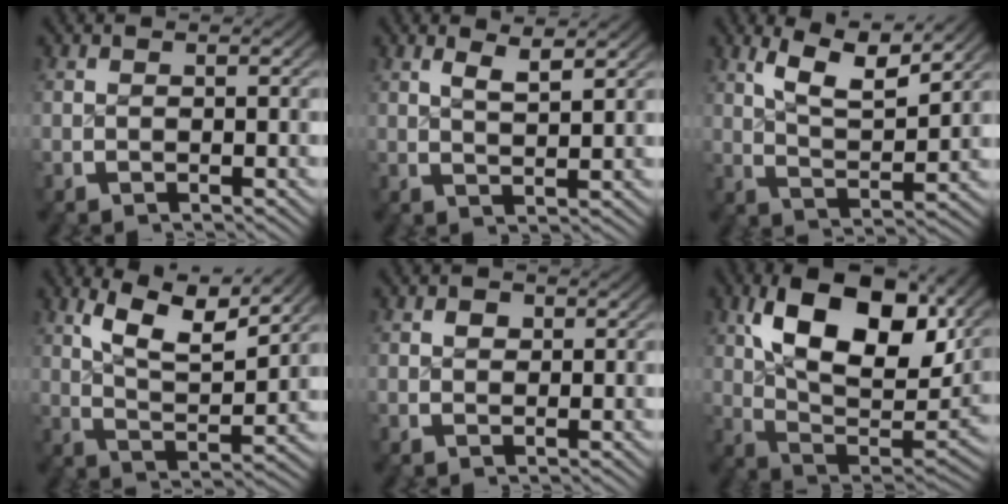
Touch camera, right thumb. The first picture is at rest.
{"total": 2.6, "force": [2.1, 0.2, 1.5], "torque": [-0.024, -0.001, 0.044]}
{"total": 7.0, "force": [3.4, 3.1, 5.3], "torque": [-0.100, -0.012, 0.061]}
{"total": 8.1, "force": [3.5, 3.8, 6.2], "torque": [-0.118, -0.014, 0.060]}
{"total": 1.1, "force": [0.4, 0.9, 0.5], "torque": [-0.007, -0.007, 0.011]}
{"total": 16.9, "force": [3.4, 9.8, 13.4], "torque": [-0.231, -0.027, 0.060]}